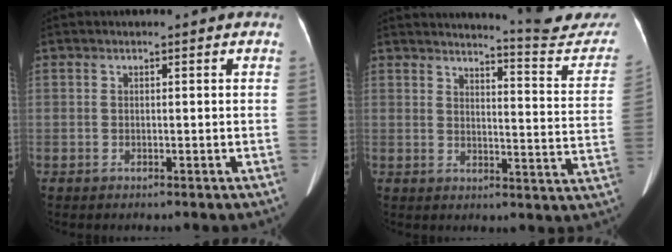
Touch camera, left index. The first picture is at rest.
{"total": 14.7, "force": [14.5, 0.0, 2.7], "torque": [-0.025, -0.095, 0.155]}